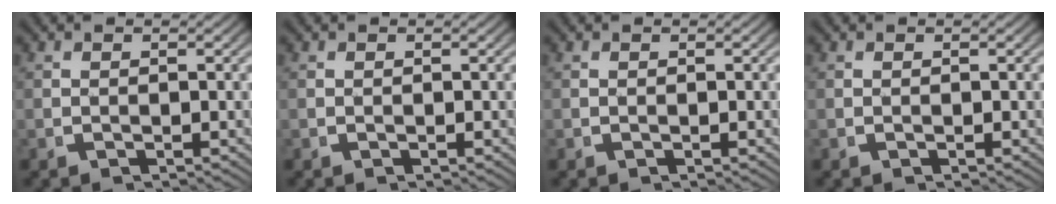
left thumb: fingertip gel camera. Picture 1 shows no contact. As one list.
[{"total": 0.0}, {"total": 0.0}, {"total": 0.0}]